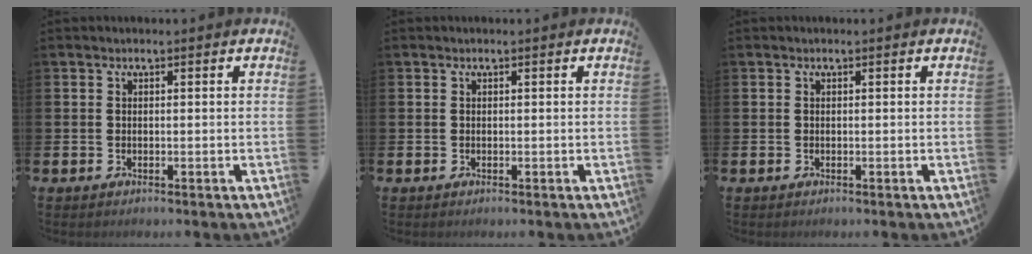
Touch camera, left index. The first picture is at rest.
{"total": 0.0}
{"total": 0.0}